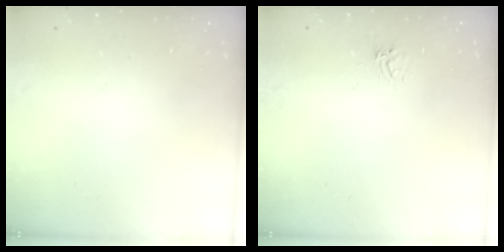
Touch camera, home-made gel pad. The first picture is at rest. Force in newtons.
{"total": 3.1, "press": 3.1, "slide": 0.4}